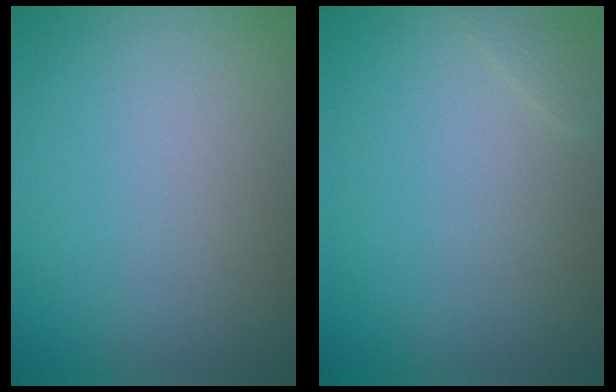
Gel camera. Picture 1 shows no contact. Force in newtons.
{"total": 0.5, "press": 0.5, "slide": 0.0}